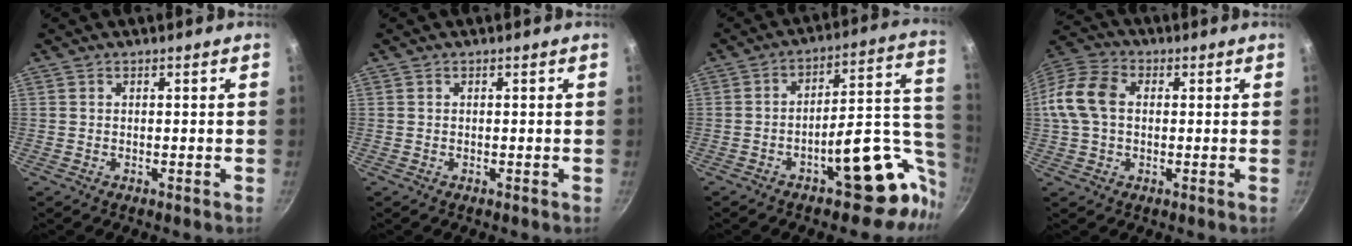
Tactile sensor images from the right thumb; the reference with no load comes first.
{"total": 0.0}
{"total": 19.1, "force": [-6.0, 9.0, 15.7], "torque": [-0.134, 0.045, -0.077]}
{"total": 11.1, "force": [0.8, 7.8, 7.9], "torque": [-0.147, 0.026, 0.001]}